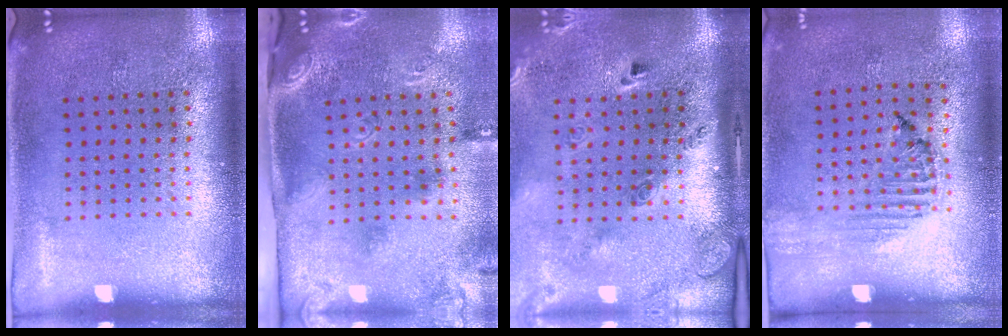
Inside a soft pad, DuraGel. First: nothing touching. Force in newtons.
{"total": 2.8, "press": 1.7, "slide": 2.2}
{"total": 2.9, "press": 2.0, "slide": 2.1}
{"total": 1.2, "press": 1.2, "slide": 0.2}